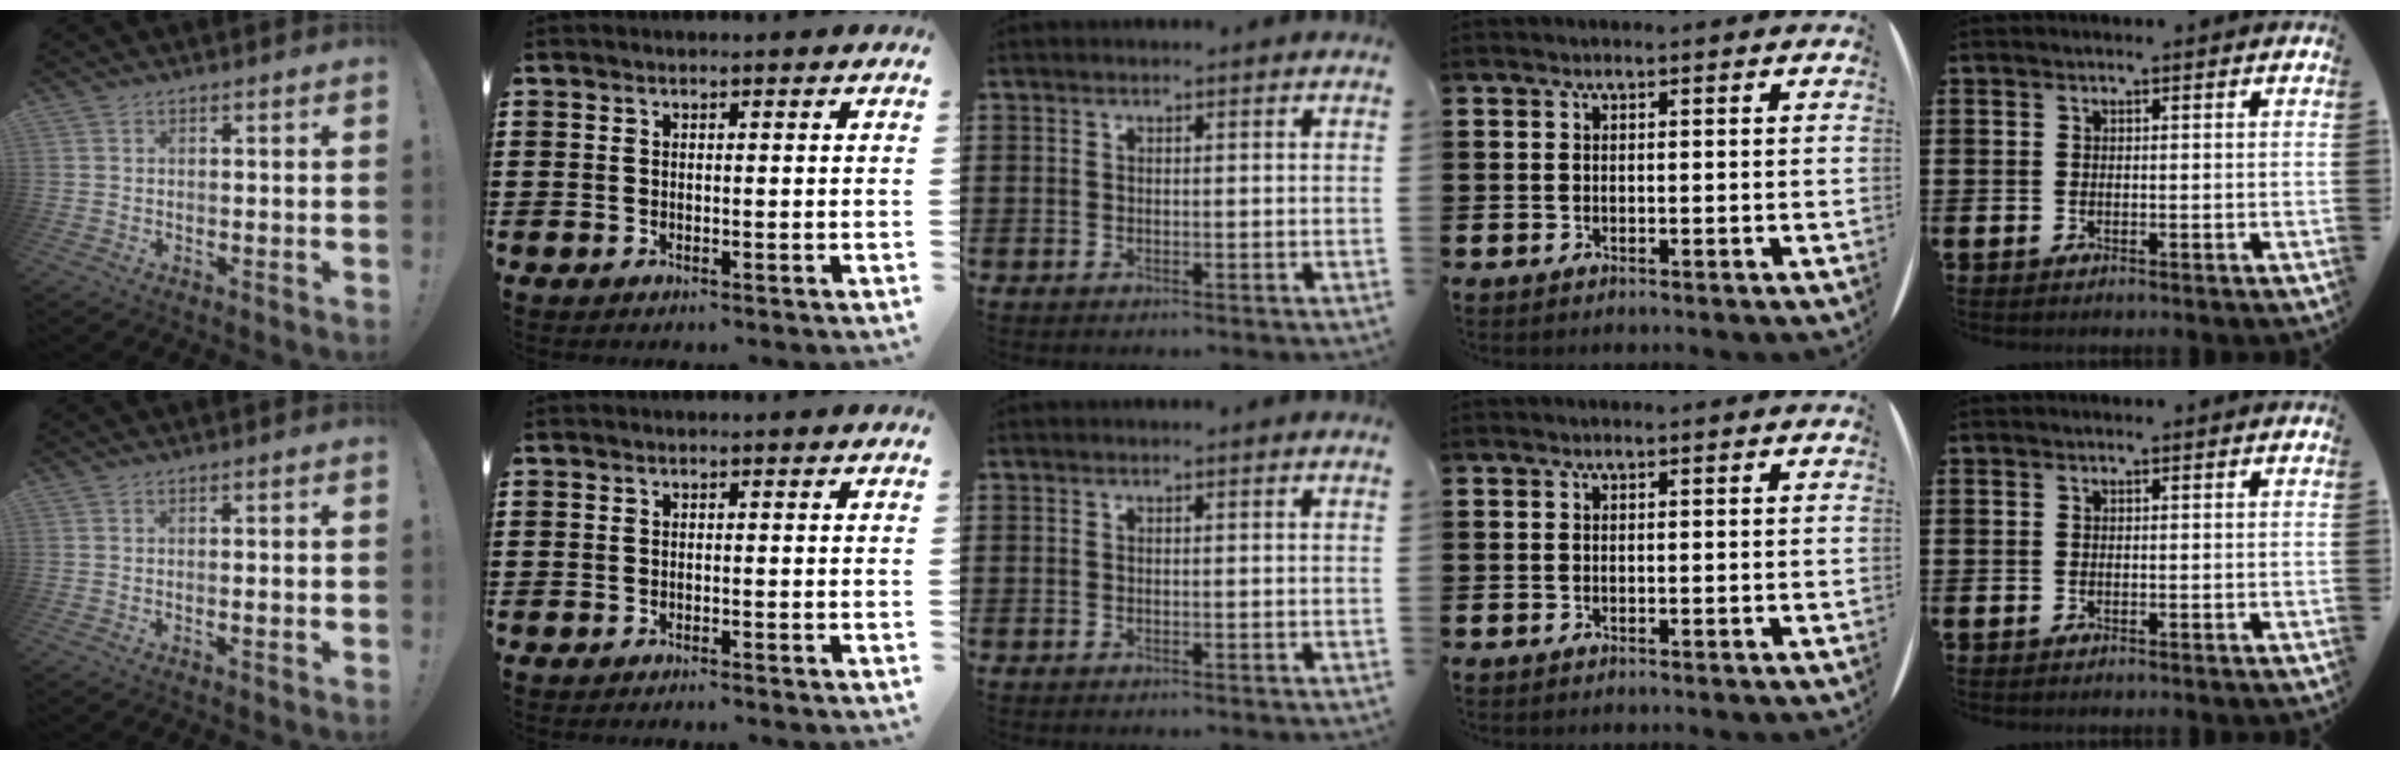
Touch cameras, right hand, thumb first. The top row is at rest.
{"thumb": {"total": 2.1, "force": [-0.3, 0.0, 2.0], "torque": [-0.027, -0.002, -0.007]}, "index": {"total": 0.6, "force": [-0.6, -0.1, 0.0], "torque": [-0.002, -0.003, -0.012]}}